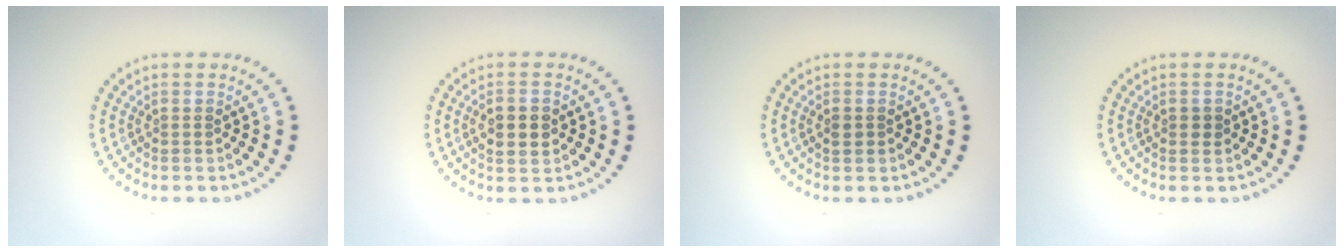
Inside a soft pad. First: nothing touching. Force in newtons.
{"total": 2.4, "press": 2.4, "slide": 0.2}
{"total": 0.8, "press": 0.8, "slide": 0.2}
{"total": 0.7, "press": 0.7, "slide": 0.1}